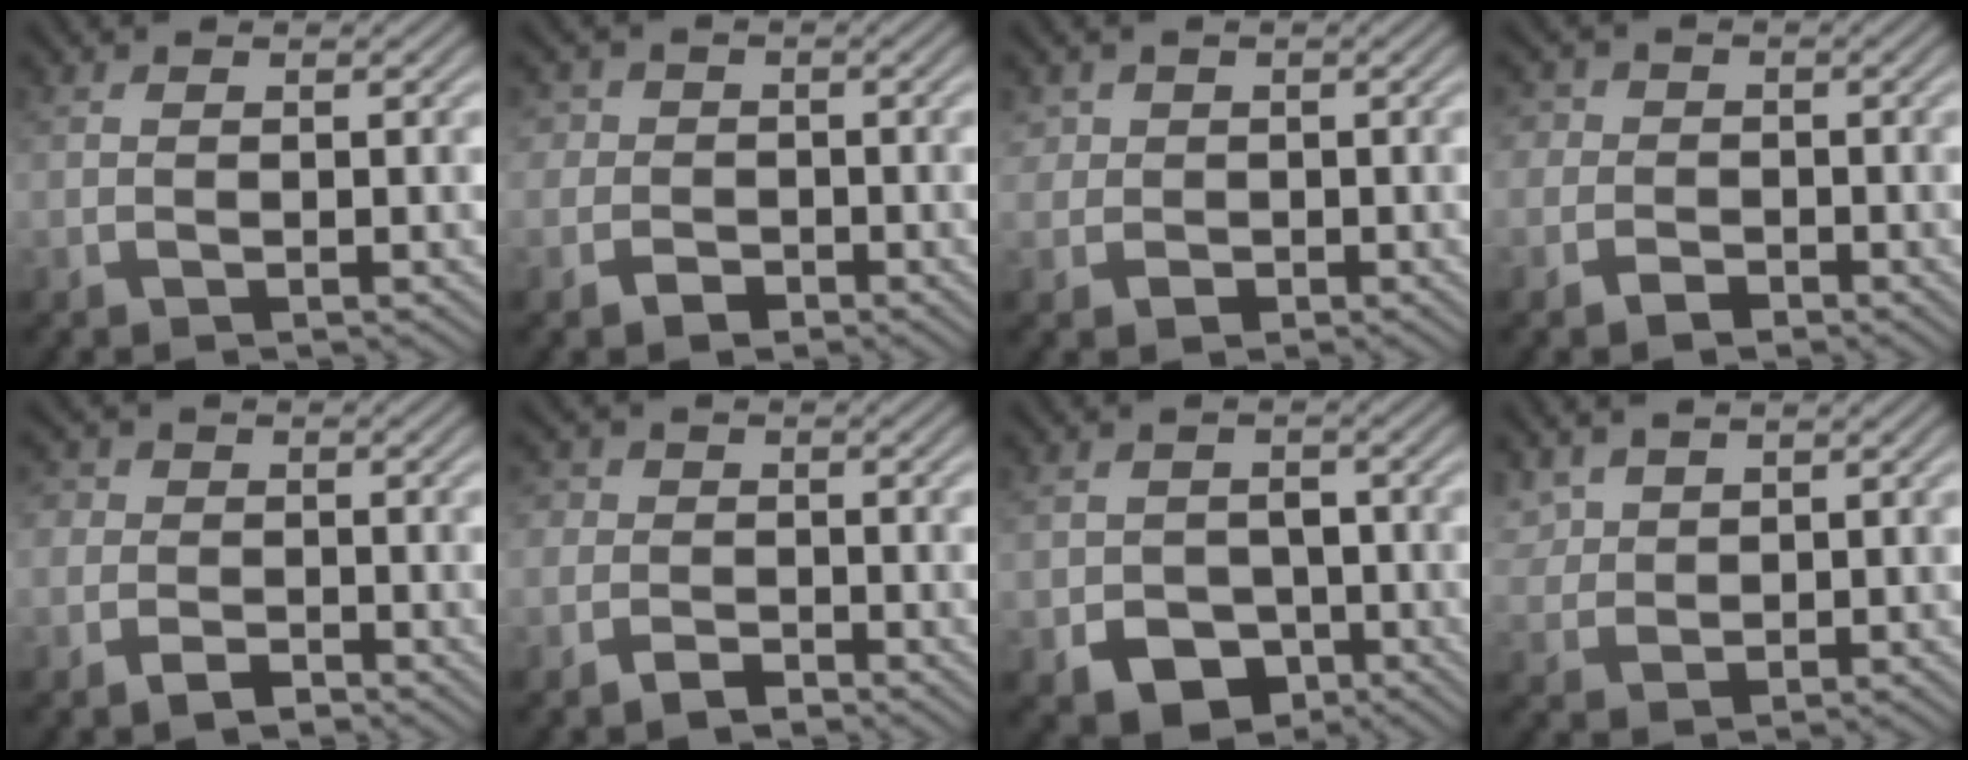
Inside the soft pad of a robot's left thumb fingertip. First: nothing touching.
{"total": 3.7, "force": [-0.8, 3.4, 0.9], "torque": [-0.003, 0.002, -0.042]}
{"total": 3.1, "force": [0.1, 3.0, 0.8], "torque": [-0.024, 0.000, -0.006]}
{"total": 3.1, "force": [-1.1, 2.8, 0.8], "torque": [0.003, 0.001, -0.043]}
{"total": 3.4, "force": [-1.8, 2.6, 1.2], "torque": [-0.011, -0.003, -0.057]}
{"total": 3.0, "force": [-1.7, 2.3, 0.8], "torque": [-0.004, -0.001, -0.054]}
{"total": 6.2, "force": [-3.0, 4.7, 2.8], "torque": [-0.053, -0.019, -0.044]}
{"total": 3.3, "force": [2.0, 2.1, 1.6], "torque": [-0.047, 0.002, 0.046]}